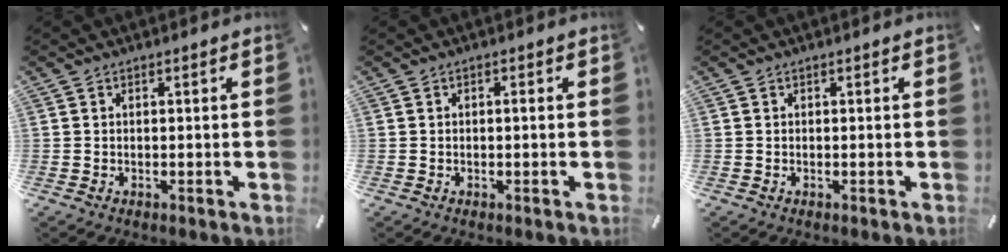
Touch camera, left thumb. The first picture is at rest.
{"total": 0.6, "force": [-0.1, 0.3, 0.6], "torque": [-0.012, 0.000, -0.002]}
{"total": 0.0}